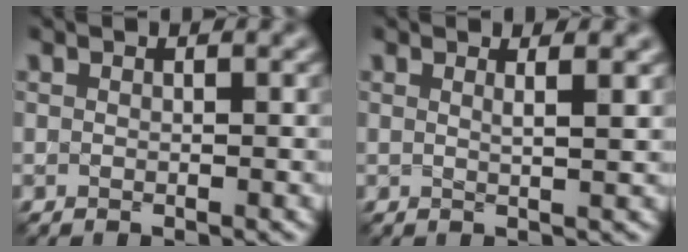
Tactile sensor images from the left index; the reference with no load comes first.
{"total": 1.7, "force": [0.9, 0.5, 1.3], "torque": [-0.010, 0.000, 0.004]}